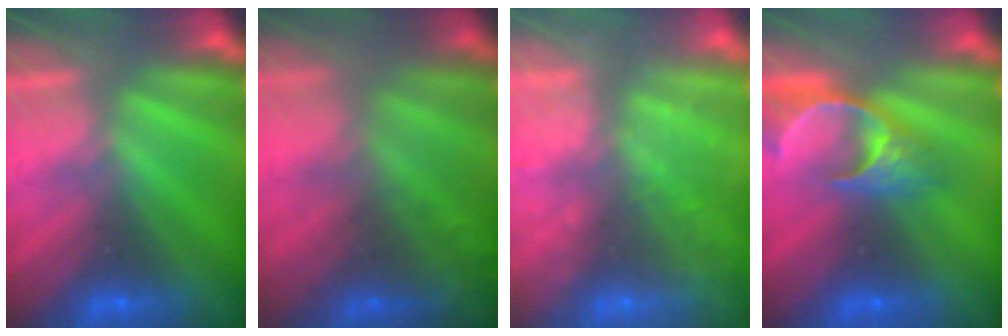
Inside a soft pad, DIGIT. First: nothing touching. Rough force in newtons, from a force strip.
{"total": 10.5}
{"total": 8.0}
{"total": 4.9}